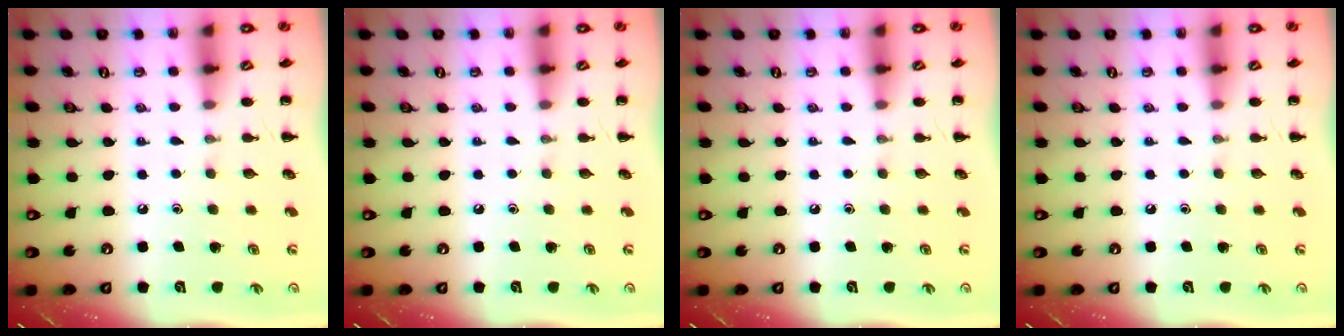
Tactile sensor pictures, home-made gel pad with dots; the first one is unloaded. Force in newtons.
{"total": 0.0}
{"total": 0.0}
{"total": 0.0}